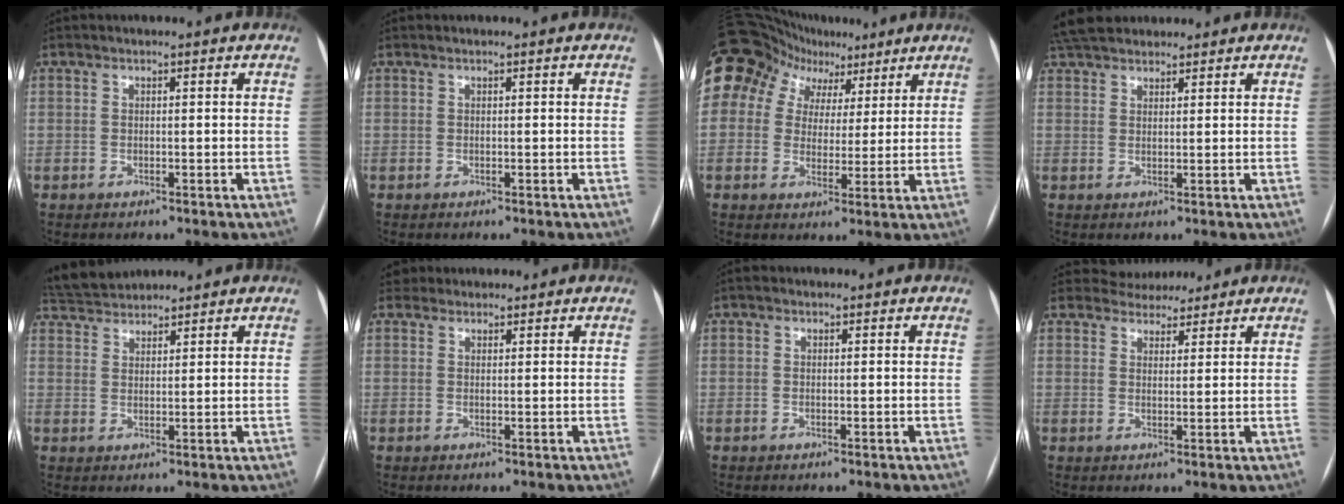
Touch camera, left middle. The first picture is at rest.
{"total": 0.0}
{"total": 10.8, "force": [6.3, 8.1, 3.3], "torque": [-0.058, 0.046, 0.099]}
{"total": 7.2, "force": [6.4, 2.4, 2.3], "torque": [-0.040, 0.036, 0.115]}
{"total": 5.6, "force": [5.4, 0.8, 0.7], "torque": [-0.018, 0.033, 0.101]}
{"total": 2.3, "force": [2.0, 1.2, -0.3], "torque": [0.014, 0.021, 0.029]}
{"total": 1.9, "force": [-1.1, -1.4, -0.7], "torque": [0.014, -0.010, -0.020]}
{"total": 4.8, "force": [4.4, 1.8, 0.1], "torque": [0.001, 0.012, 0.063]}